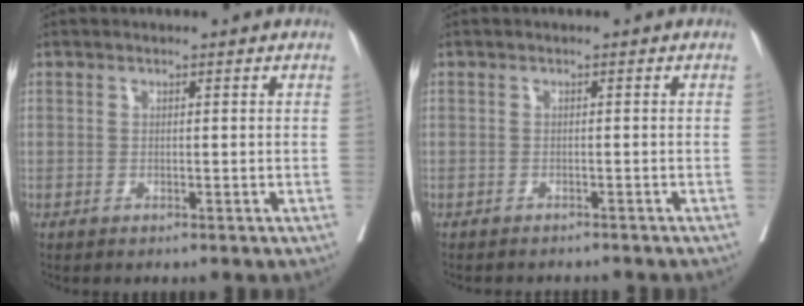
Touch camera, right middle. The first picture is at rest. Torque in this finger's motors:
{"motor_torque": [0.34, -0.45, 0.00, 0.00]}